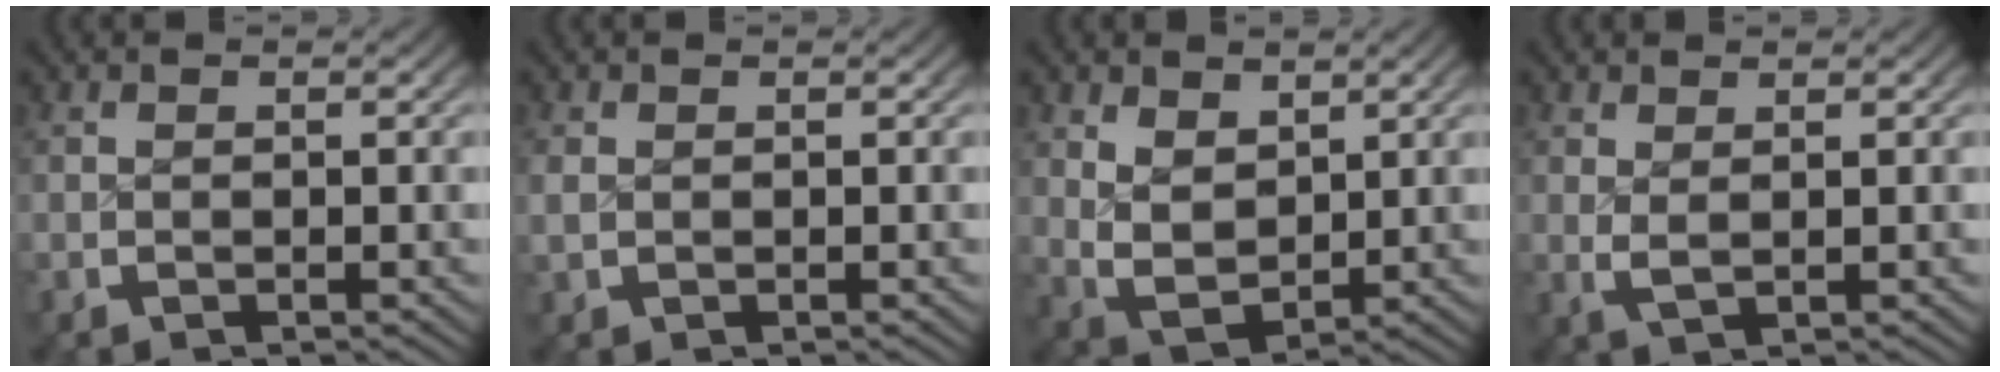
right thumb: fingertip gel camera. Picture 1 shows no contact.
{"total": 1.1, "force": [0.2, 0.9, 0.5], "torque": [-0.017, -0.003, 0.008]}
{"total": 5.6, "force": [0.5, 4.2, 3.6], "torque": [-0.092, -0.034, 0.028]}
{"total": 1.5, "force": [0.7, 0.6, 1.2], "torque": [-0.029, -0.008, 0.022]}